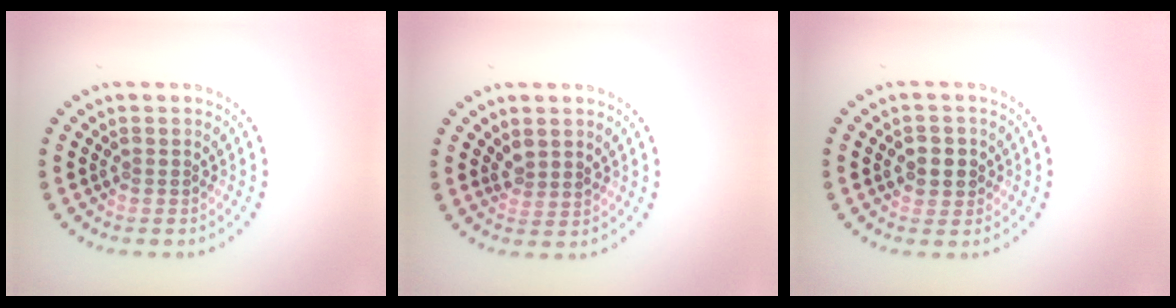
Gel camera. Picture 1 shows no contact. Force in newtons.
{"total": 1.4, "press": 1.1, "slide": 0.8}
{"total": 2.3, "press": 2.3, "slide": 0.5}